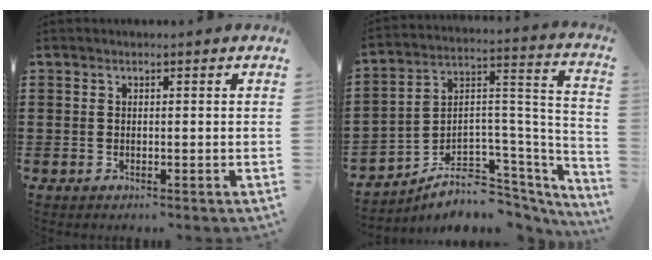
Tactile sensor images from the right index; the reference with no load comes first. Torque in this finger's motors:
{"motor_torque": [-1.62, -0.14, -1.05, -0.21]}